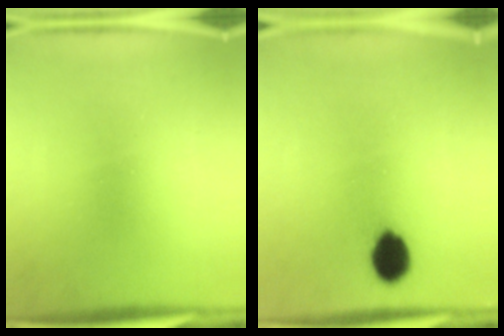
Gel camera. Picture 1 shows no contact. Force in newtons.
{"total": 7.2}